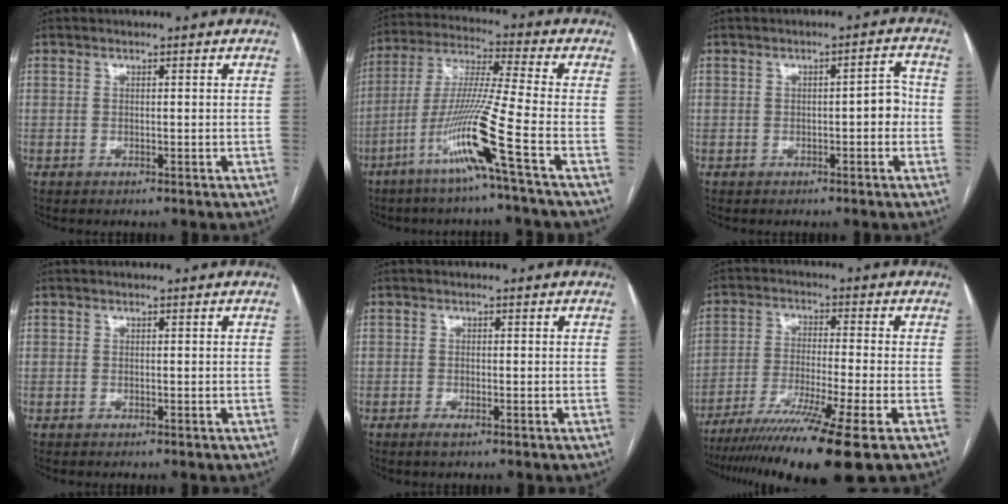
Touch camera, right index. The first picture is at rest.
{"total": 13.3, "force": [-6.3, -2.6, 11.4], "torque": [-0.229, -0.020, -0.126]}
{"total": 3.6, "force": [-0.5, 1.2, 3.3], "torque": [-0.040, 0.016, -0.007]}
{"total": 0.0}
{"total": 1.1, "force": [-0.7, 0.2, 0.9], "torque": [-0.015, -0.001, -0.011]}
{"total": 15.6, "force": [-11.1, -1.7, 10.8], "torque": [-0.180, -0.046, -0.186]}